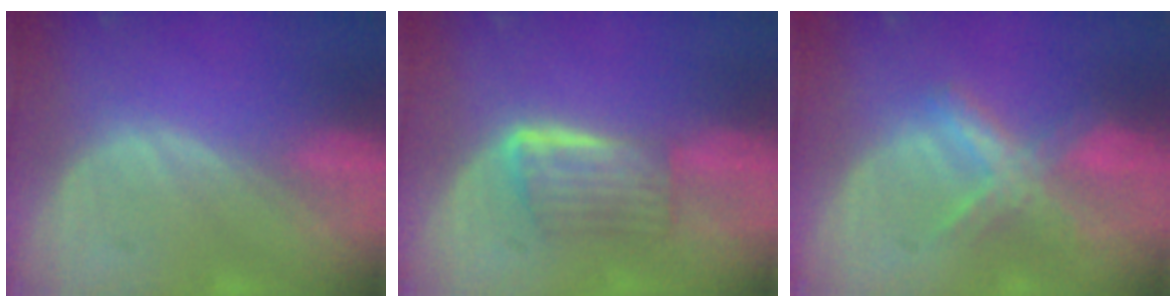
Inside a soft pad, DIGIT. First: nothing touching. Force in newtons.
{"total": 5.9, "press": 5.0, "slide": 3.1}
{"total": 7.2, "press": 6.1, "slide": 3.9}